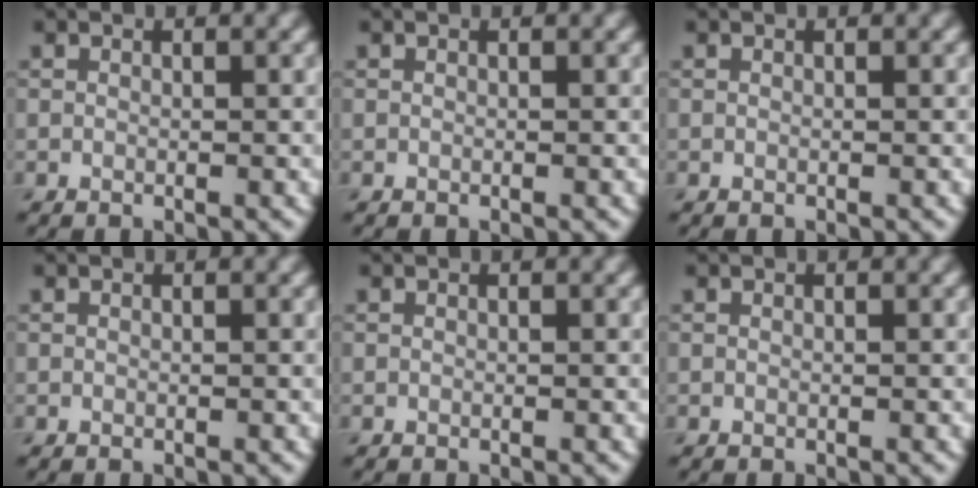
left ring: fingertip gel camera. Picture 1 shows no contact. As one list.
[{"total": 0.0}, {"total": 0.0}, {"total": 0.0}, {"total": 0.0}, {"total": 0.0}]